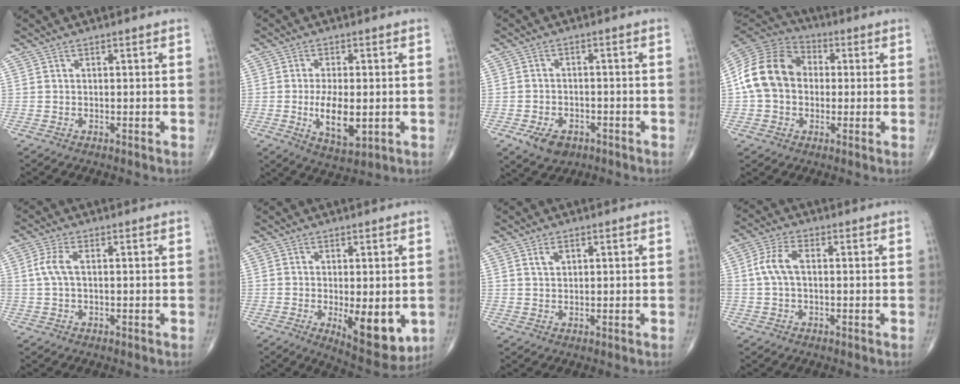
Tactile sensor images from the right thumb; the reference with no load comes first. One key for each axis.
{"total": 8.5, "fx": -1.2, "fy": 3.8, "fz": 7.5, "tx": -0.122, "ty": -0.014, "tz": -0.015}
{"total": 6.4, "fx": -3.3, "fy": 4.2, "fz": 3.5, "tx": -0.055, "ty": 0.014, "tz": -0.049}
{"total": 14.9, "fx": 0.5, "fy": 11.7, "fz": 9.1, "tx": -0.163, "ty": 0.035, "tz": 0.001}
{"total": 4.0, "fx": 0.4, "fy": 1.9, "fz": 3.5, "tx": -0.095, "ty": 0.008, "tz": 0.005}
{"total": 10.7, "fx": -2.2, "fy": 4.2, "fz": 9.6, "tx": -0.117, "ty": -0.024, "tz": -0.021}
{"total": 2.0, "fx": 1.0, "fy": 1.2, "fz": 1.3, "tx": -0.021, "ty": -0.002, "tz": 0.021}
{"total": 5.8, "fx": 0.3, "fy": 3.2, "fz": 4.8, "tx": -0.113, "ty": 0.019, "tz": 0.000}